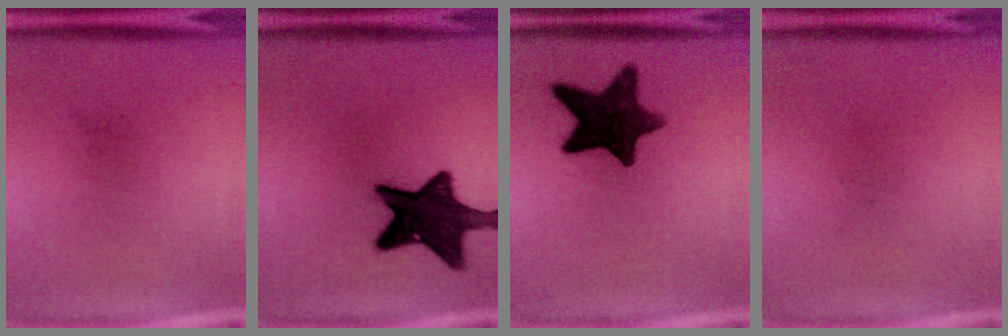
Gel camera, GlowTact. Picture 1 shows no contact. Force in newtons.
{"total": 15.5}
{"total": 13.6}
{"total": 0.0}